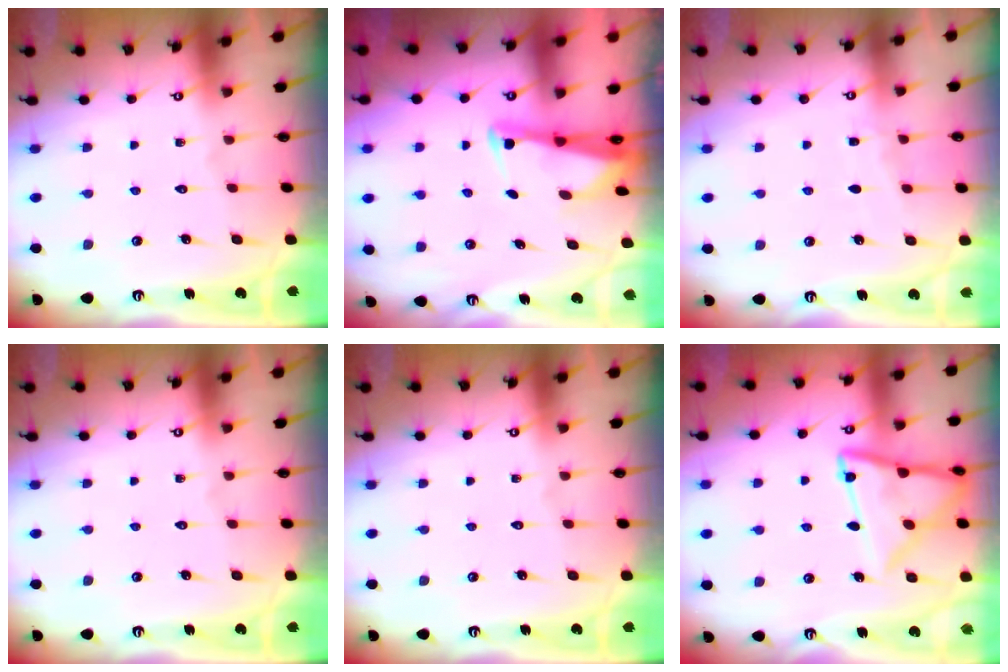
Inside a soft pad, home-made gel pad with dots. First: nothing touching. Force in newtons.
{"total": 2.4, "press": 2.4, "slide": 0.5}
{"total": 3.2, "press": 3.1, "slide": 0.3}
{"total": 0.0}
{"total": 0.0}
{"total": 15.5, "press": 15.5, "slide": 1.3}